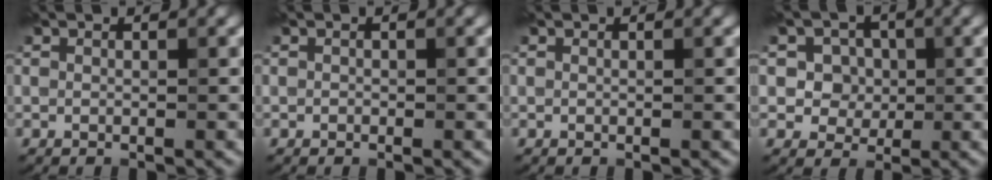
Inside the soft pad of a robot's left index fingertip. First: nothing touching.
{"total": 0.0}
{"total": 0.0}
{"total": 4.5, "force": [1.5, 3.9, 1.6], "torque": [-0.013, 0.014, 0.009]}